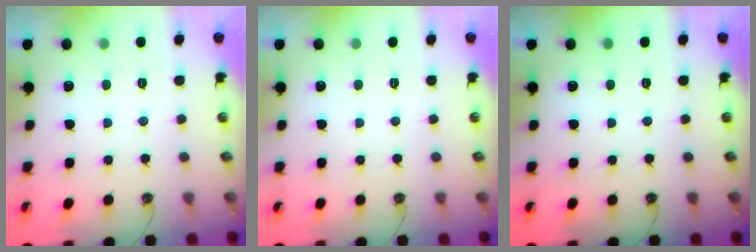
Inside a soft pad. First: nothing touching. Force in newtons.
{"total": 0.0}
{"total": 0.0}